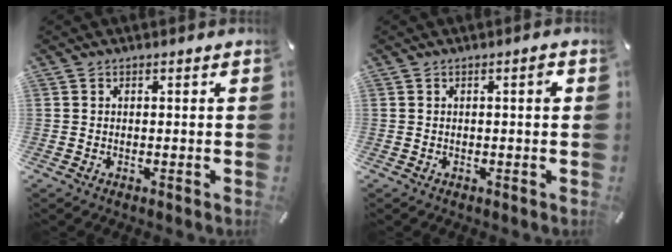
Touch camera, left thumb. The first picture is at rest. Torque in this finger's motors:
{"motor_torque": [0.21, 0.62, -0.05, -0.29, 0.07]}